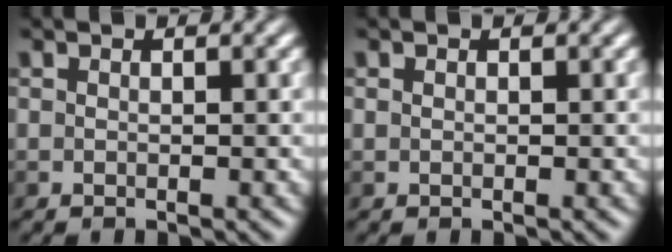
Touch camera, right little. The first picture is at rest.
{"total": 0.0}